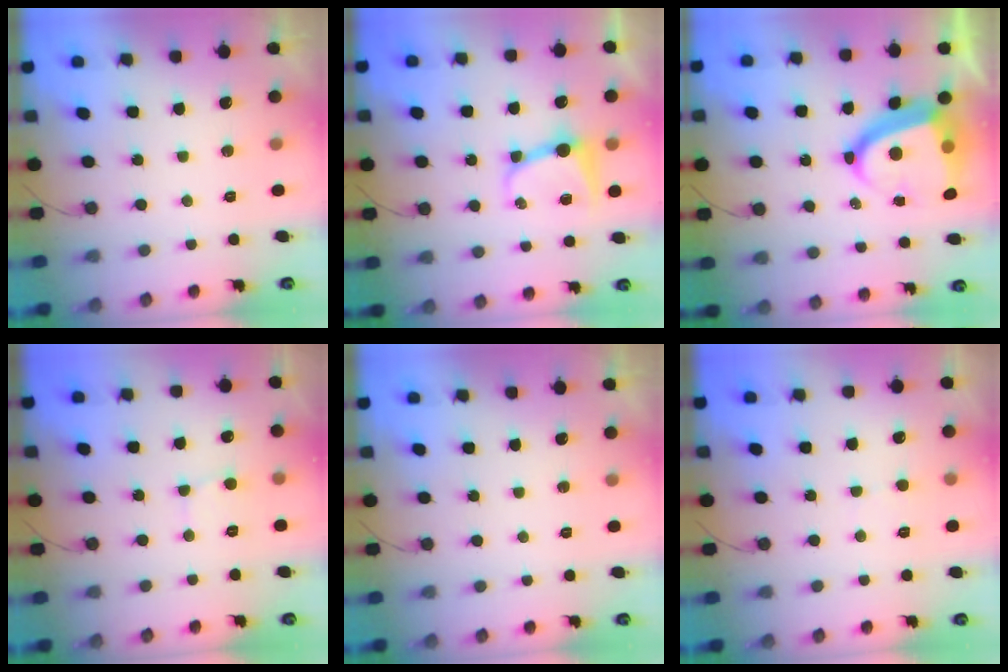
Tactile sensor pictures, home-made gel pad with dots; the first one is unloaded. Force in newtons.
{"total": 8.2, "press": 8.1, "slide": 1.0}
{"total": 14.4, "press": 14.3, "slide": 1.6}
{"total": 2.1, "press": 2.1, "slide": 0.2}
{"total": 0.0}
{"total": 2.9, "press": 2.9, "slide": 0.3}